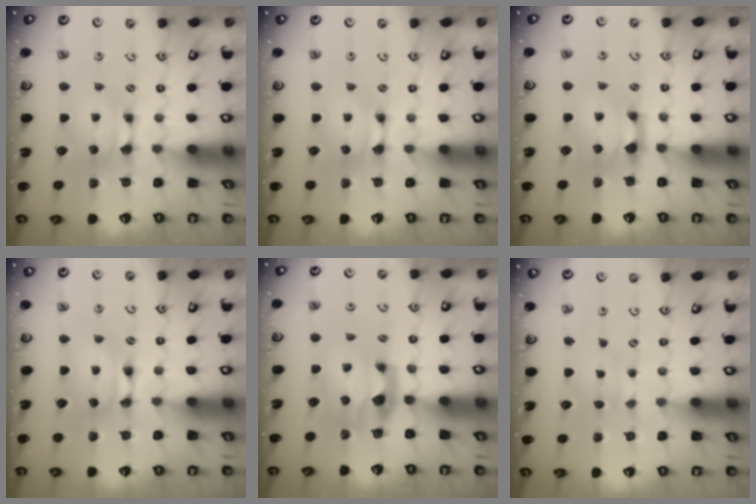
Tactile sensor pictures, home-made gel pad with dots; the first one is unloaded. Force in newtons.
{"total": 0.0}
{"total": 1.2, "press": 0.3, "slide": 1.2}
{"total": 1.7, "press": 1.7, "slide": 0.2}
{"total": 2.8, "press": 2.5, "slide": 1.3}
{"total": 2.8, "press": 2.8, "slide": 0.2}